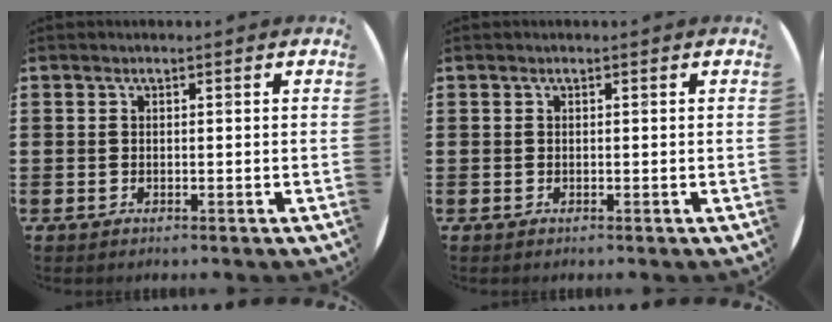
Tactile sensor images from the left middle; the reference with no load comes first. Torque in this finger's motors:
{"motor_torque": [0.00, 0.00, 0.00, 0.00]}